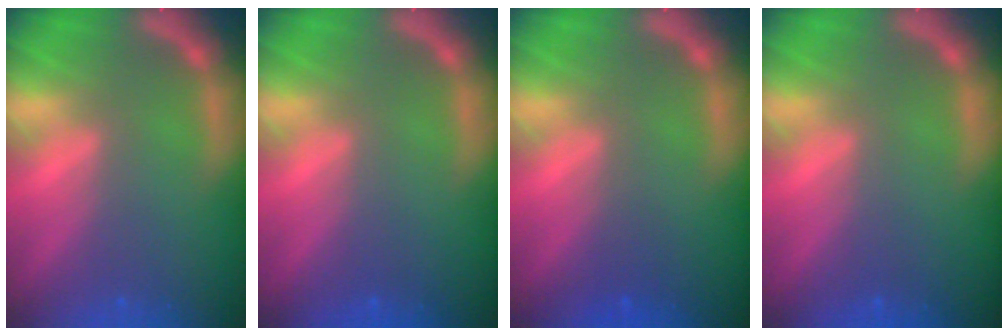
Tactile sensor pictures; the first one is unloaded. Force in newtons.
{"total": 0.0}
{"total": 1.0}
{"total": 0.0}